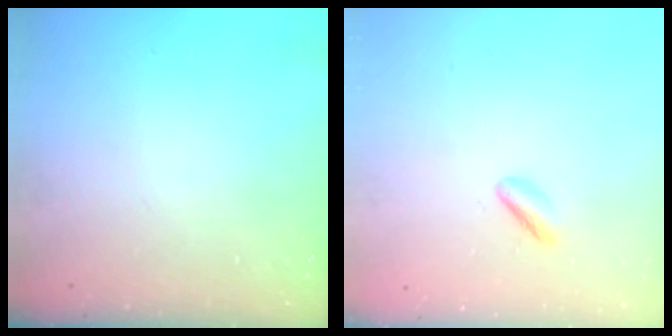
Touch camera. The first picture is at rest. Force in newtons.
{"total": 2.0, "press": 1.8, "slide": 0.9}